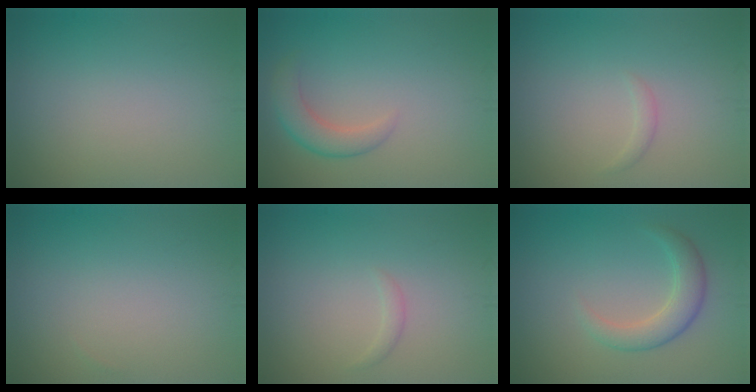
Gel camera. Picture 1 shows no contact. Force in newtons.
{"total": 2.7, "press": 2.7, "slide": 0.2}
{"total": 0.7, "press": 0.7, "slide": 0.0}
{"total": 0.0}
{"total": 0.7, "press": 0.7, "slide": 0.0}
{"total": 3.1, "press": 3.1, "slide": 0.1}